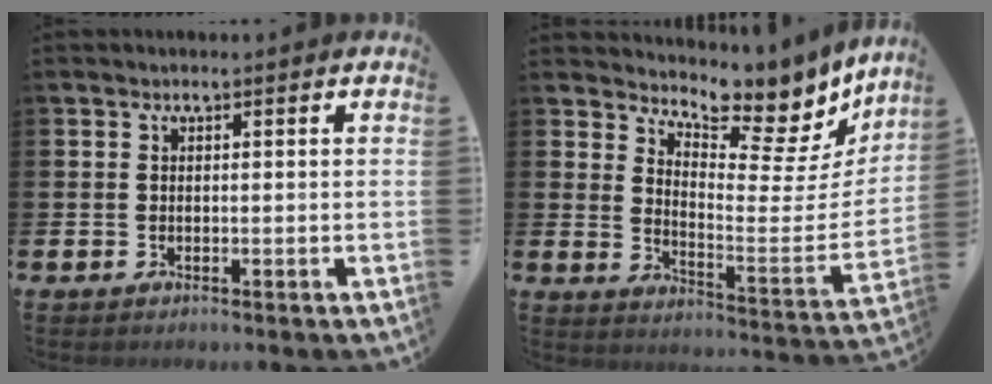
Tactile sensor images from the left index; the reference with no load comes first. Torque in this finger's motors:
{"motor_torque": [0.09, 0.09, 0.19, 0.00]}